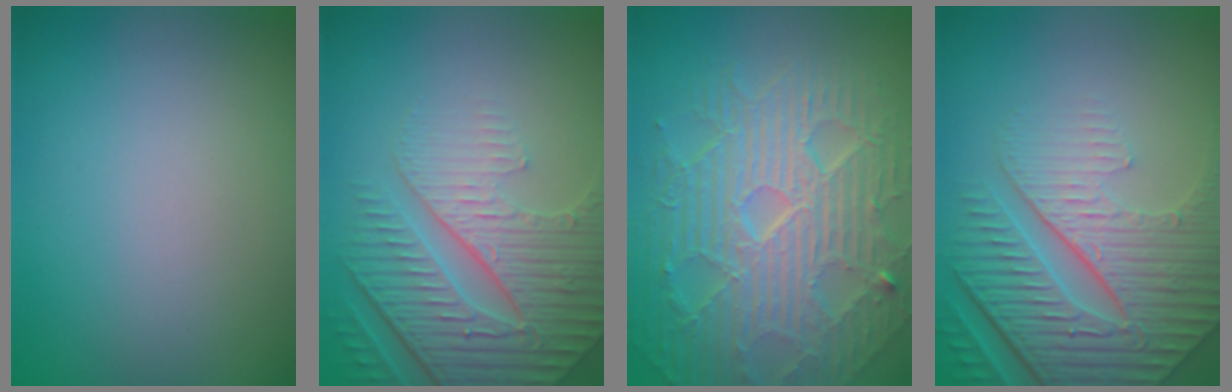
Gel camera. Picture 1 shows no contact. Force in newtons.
{"total": 7.4, "press": 5.6, "slide": 4.8}
{"total": 10.2, "press": 6.6, "slide": 7.7}
{"total": 8.5, "press": 6.3, "slide": 5.8}